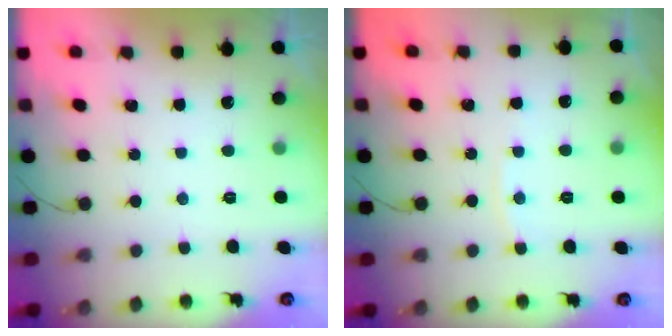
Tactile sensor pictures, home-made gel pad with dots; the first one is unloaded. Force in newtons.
{"total": 2.7, "press": 2.7, "slide": 0.3}